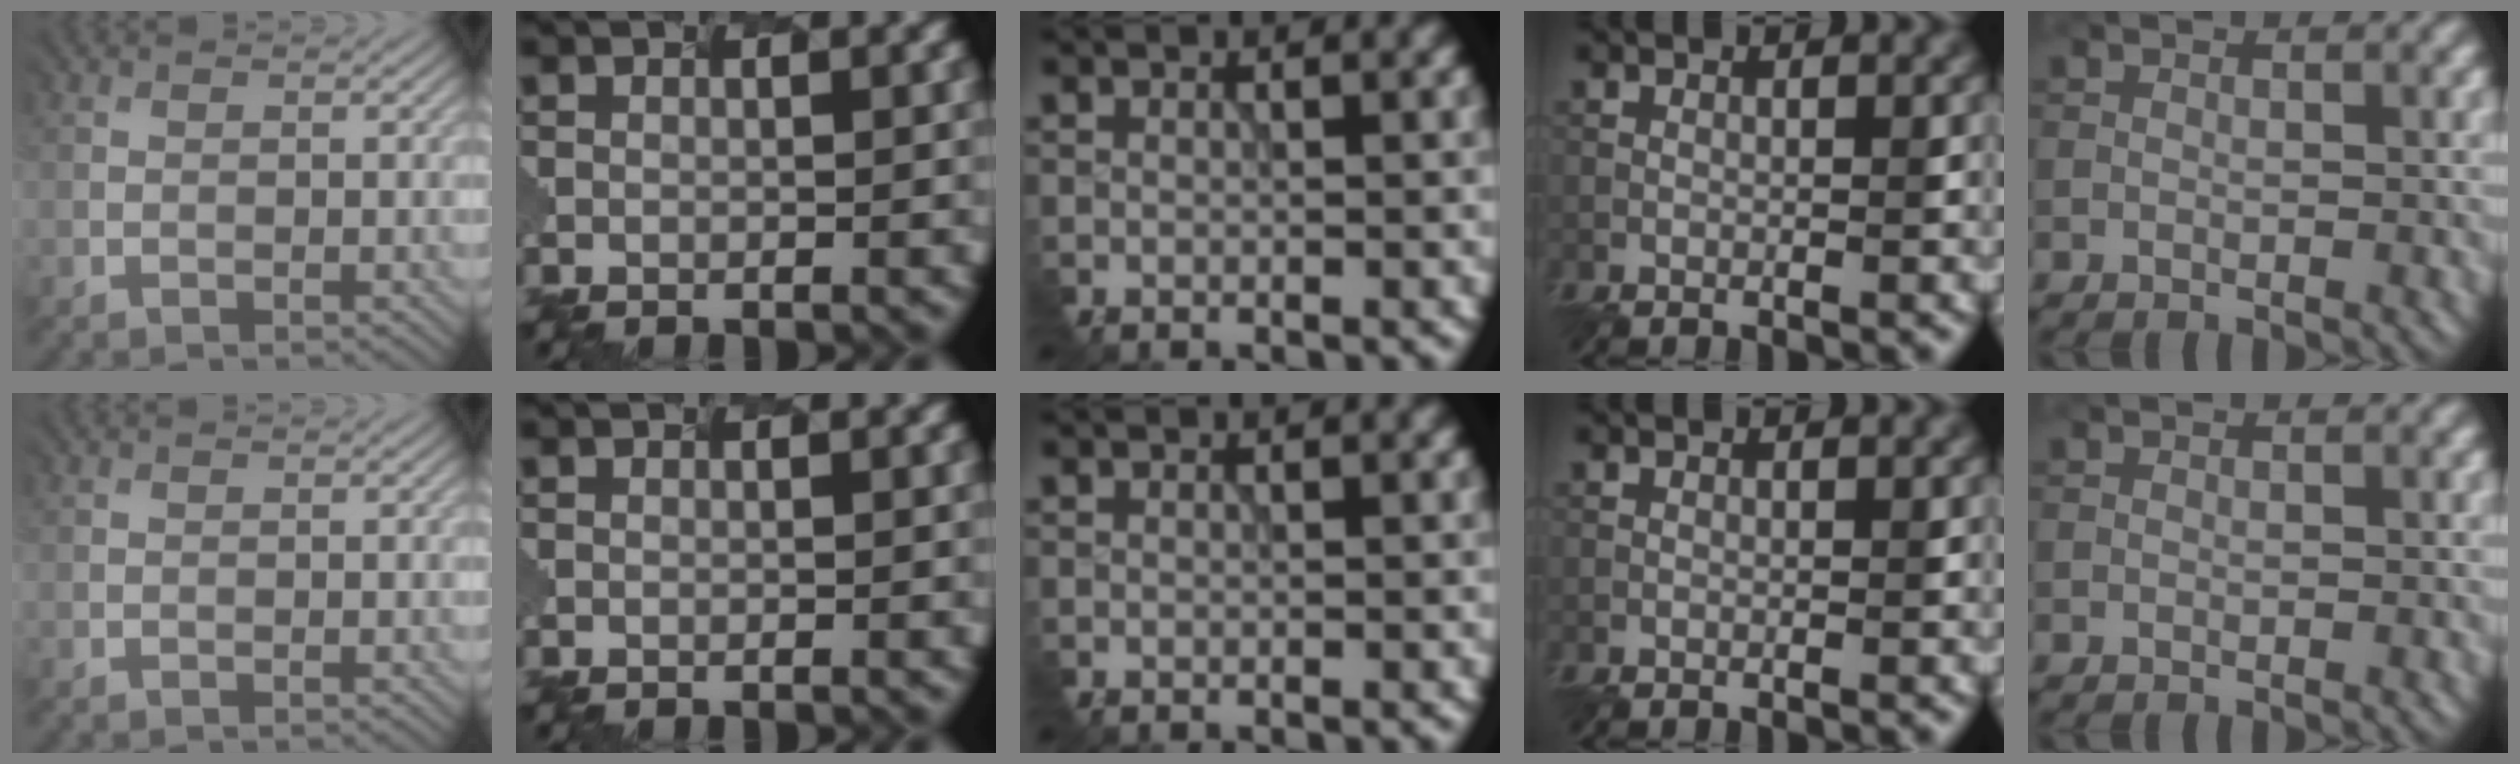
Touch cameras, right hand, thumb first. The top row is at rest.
{}